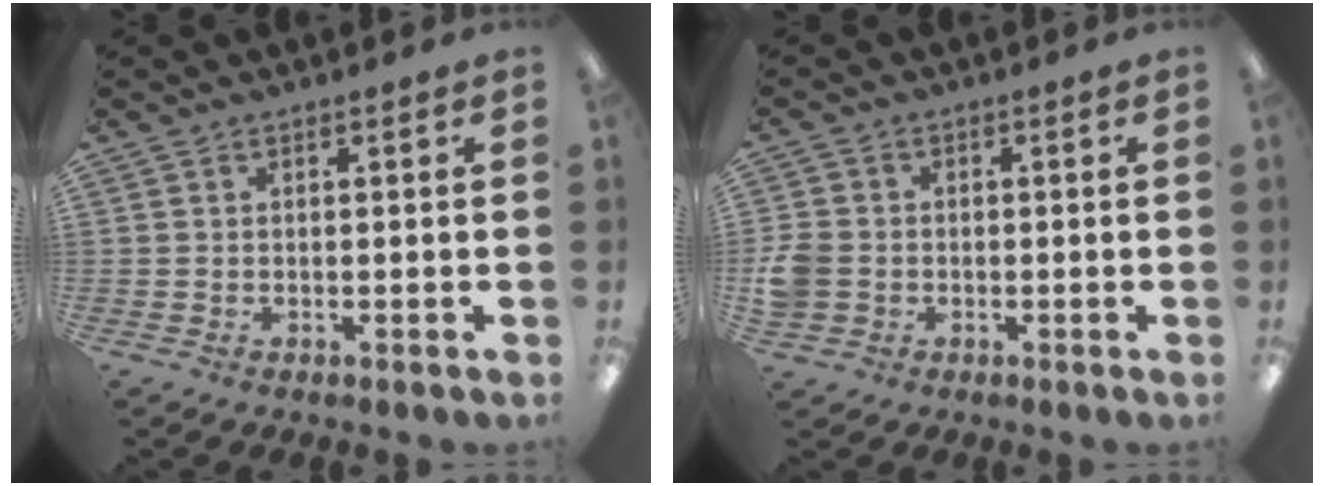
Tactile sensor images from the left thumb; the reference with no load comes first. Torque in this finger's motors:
{"motor_torque": [-0.03, 0.04, -0.03, 0.00, 0.00]}